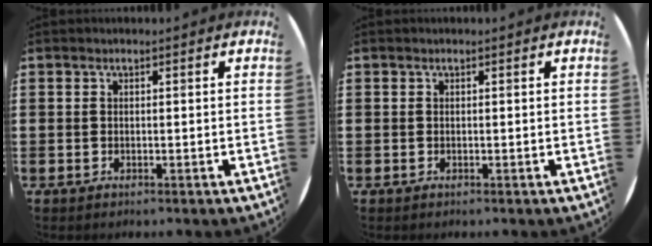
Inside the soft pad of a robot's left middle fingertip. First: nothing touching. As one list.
[{"total": 0.0}]